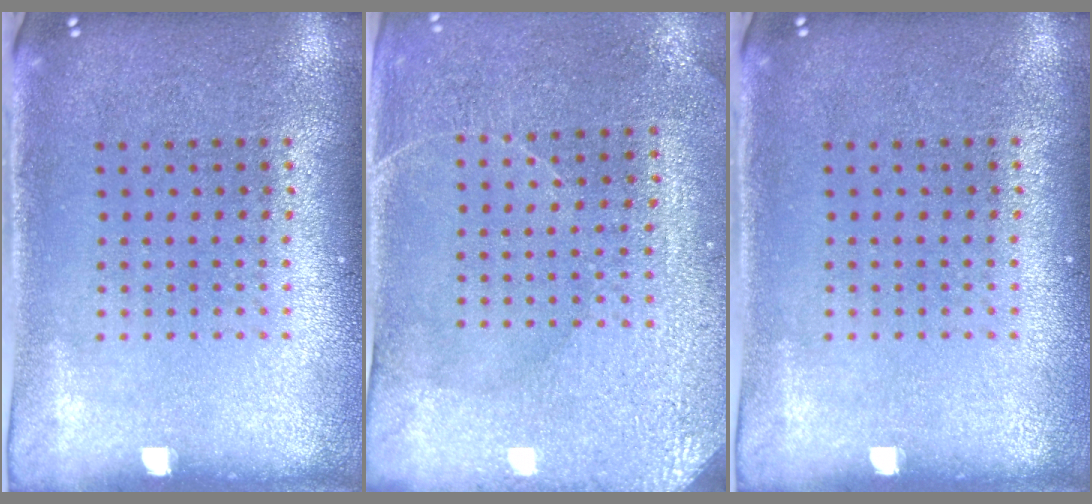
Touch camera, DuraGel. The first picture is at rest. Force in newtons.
{"total": 3.0, "press": 2.9, "slide": 0.6}
{"total": 0.0}